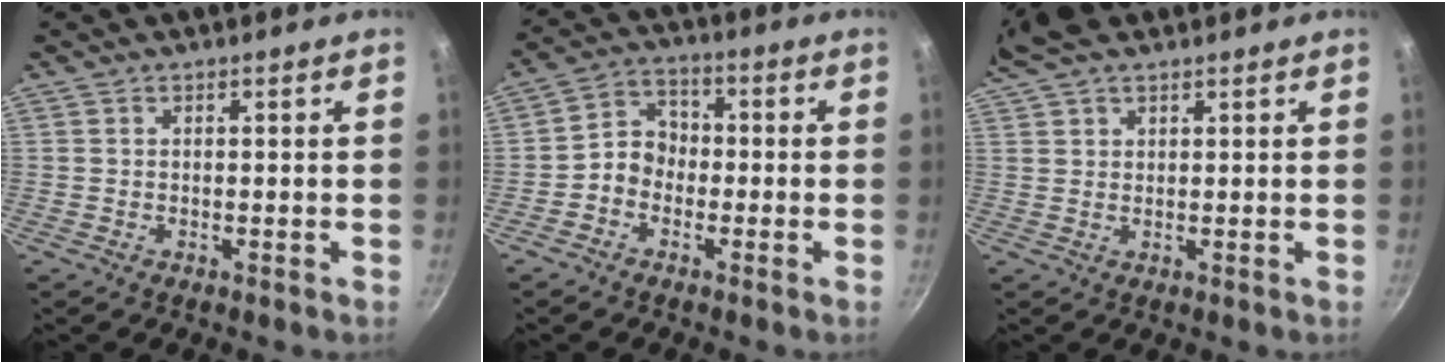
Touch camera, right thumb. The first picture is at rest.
{"total": 5.9, "force": [-1.7, 4.9, 2.8], "torque": [-0.016, 0.028, -0.046]}
{"total": 7.5, "force": [5.2, 3.3, 4.3], "torque": [-0.078, 0.016, 0.095]}